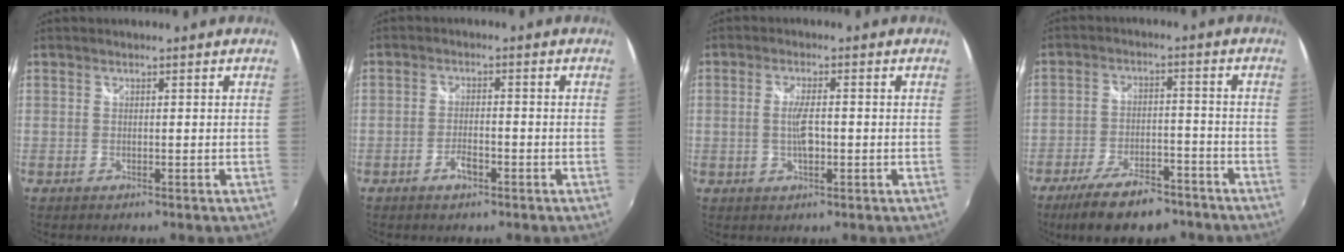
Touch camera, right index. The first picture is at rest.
{"total": 3.2, "force": [-2.0, 1.2, 2.2], "torque": [-0.051, 0.000, -0.037]}
{"total": 3.9, "force": [-0.6, 1.0, 3.8], "torque": [-0.070, -0.002, -0.008]}
{"total": 13.8, "force": [-10.6, 4.8, 7.3], "torque": [-0.154, -0.013, -0.167]}